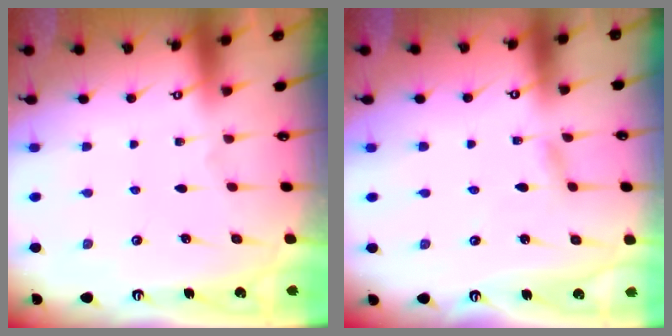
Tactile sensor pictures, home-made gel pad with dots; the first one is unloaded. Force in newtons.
{"total": 1.5, "press": 1.5, "slide": 0.1}